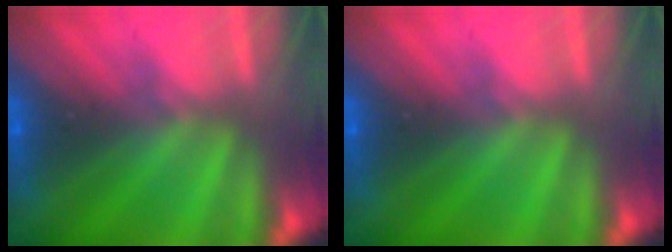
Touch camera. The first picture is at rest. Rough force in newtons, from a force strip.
{"total": 0.0}